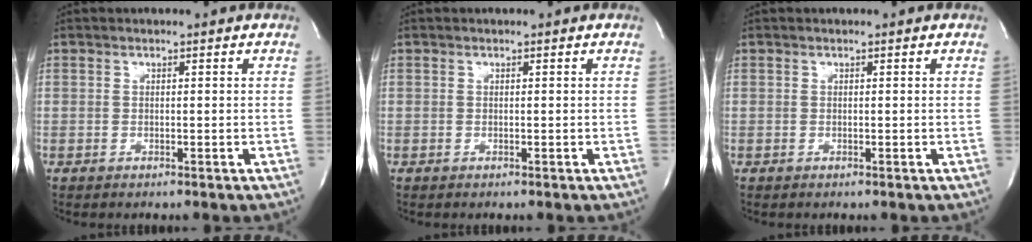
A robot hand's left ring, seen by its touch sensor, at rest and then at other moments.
{"total": 0.0}
{"total": 0.0}